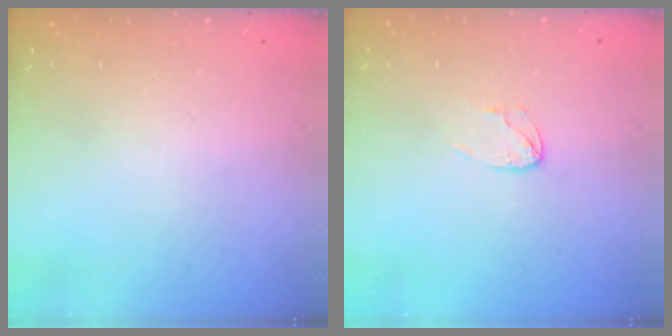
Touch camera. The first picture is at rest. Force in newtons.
{"total": 3.9, "press": 3.9, "slide": 0.3}